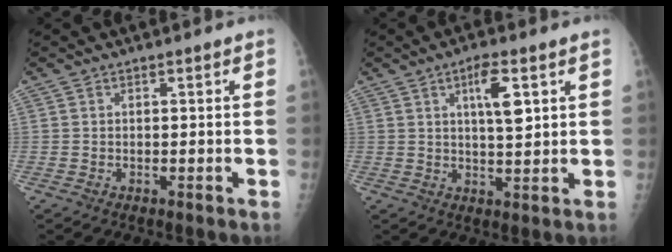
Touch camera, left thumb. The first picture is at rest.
{"total": 6.8, "force": [2.6, 1.8, 6.0], "torque": [-0.095, -0.009, 0.044]}